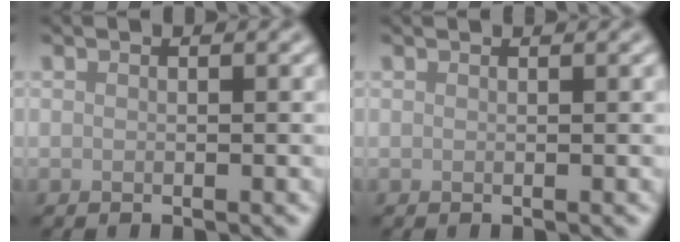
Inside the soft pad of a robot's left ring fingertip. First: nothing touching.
{"total": 0.7, "force": [0.6, 0.1, 0.2], "torque": [-0.005, -0.004, 0.002]}